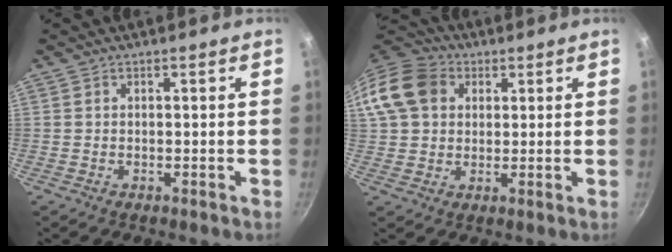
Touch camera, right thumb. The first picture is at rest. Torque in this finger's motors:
{"motor_torque": [-0.60, 1.34, 0.35, -0.30, 0.02]}